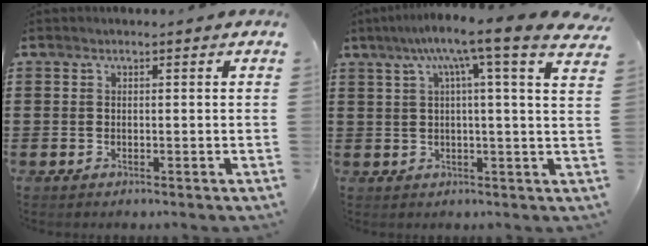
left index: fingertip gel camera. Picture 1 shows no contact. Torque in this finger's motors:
{"motor_torque": [2.14, 0.00, 0.92, 0.21]}